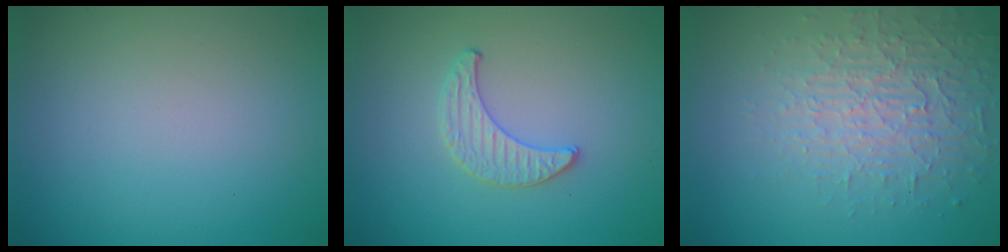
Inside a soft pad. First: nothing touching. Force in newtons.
{"total": 1.3, "press": 1.3, "slide": 0.2}
{"total": 3.7, "press": 3.4, "slide": 1.3}